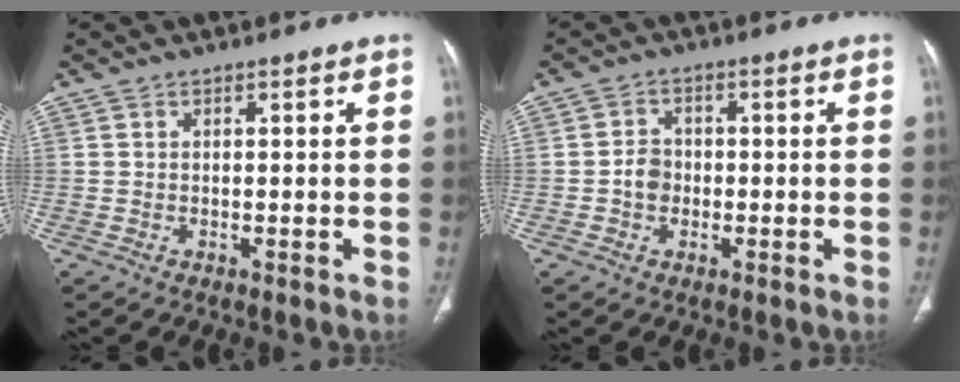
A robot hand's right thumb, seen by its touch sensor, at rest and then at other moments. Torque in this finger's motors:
{"motor_torque": [0.34, 0.27, 0.42, 0.18, -0.01]}